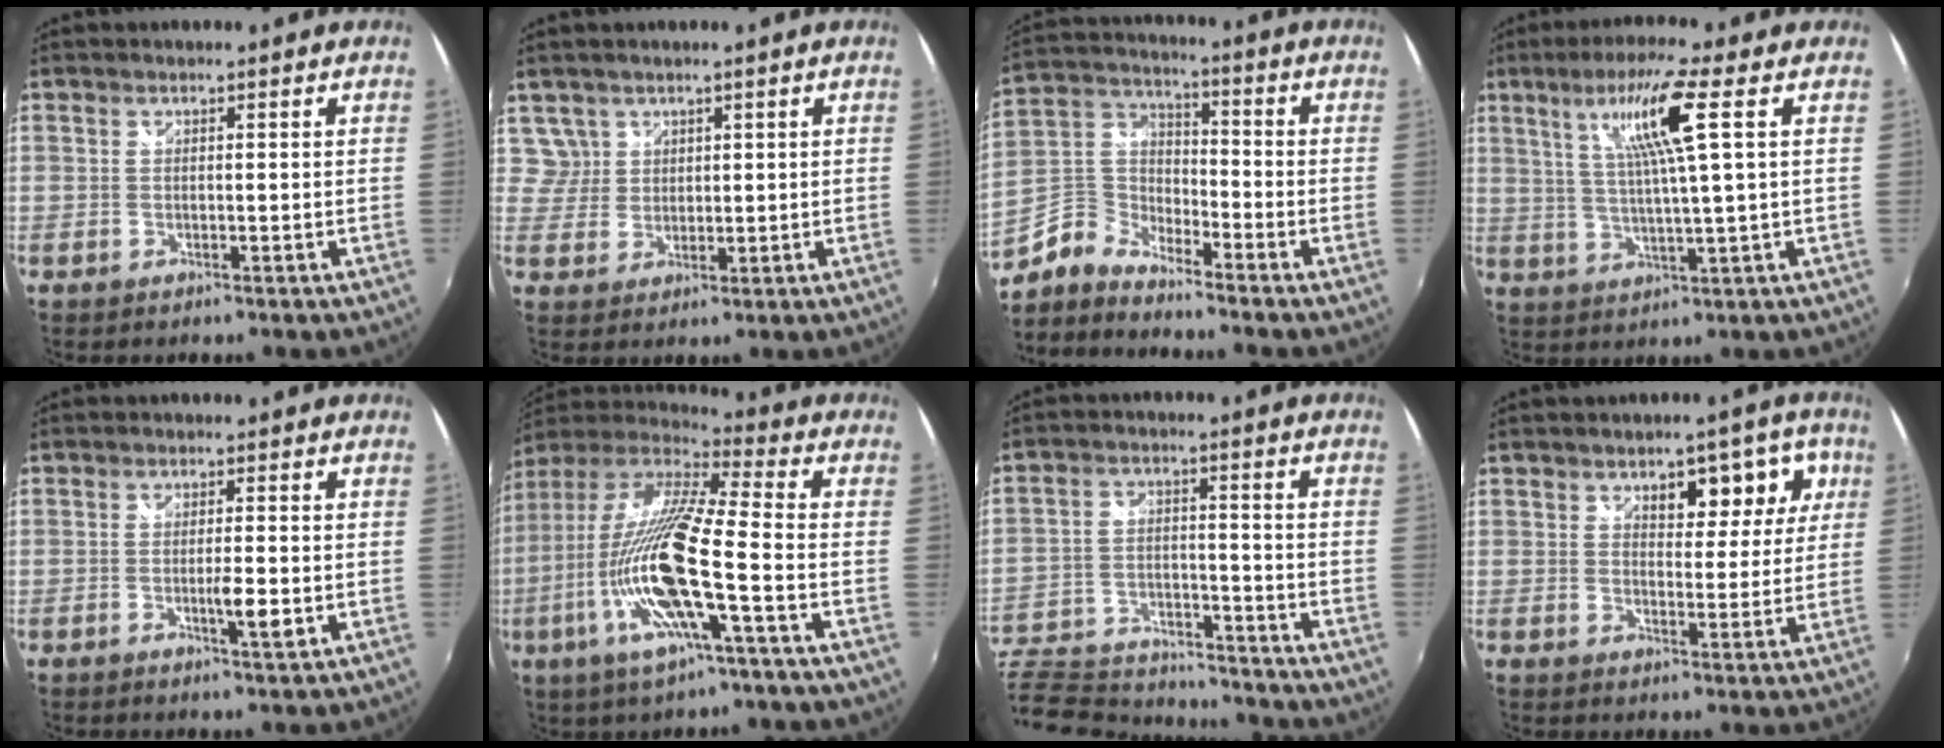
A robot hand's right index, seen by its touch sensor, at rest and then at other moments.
{"total": 3.7, "force": [2.2, 3.0, -0.3], "torque": [0.020, 0.010, 0.040]}
{"total": 6.3, "force": [-4.8, 3.4, 2.2], "torque": [-0.057, 0.024, -0.118]}
{"total": 10.3, "force": [4.0, -0.3, 9.5], "torque": [-0.167, 0.005, 0.075]}
{"total": 3.7, "force": [-1.0, 0.5, 3.6], "torque": [-0.060, -0.007, -0.015]}
{"total": 19.8, "force": [-6.1, 2.2, 18.8], "torque": [-0.344, -0.031, -0.121]}
{"total": 24.4, "force": [-19.5, 9.9, 10.8], "torque": [-0.255, -0.018, -0.286]}
{"total": 8.5, "force": [3.9, 4.8, 5.9], "torque": [-0.081, 0.025, 0.057]}